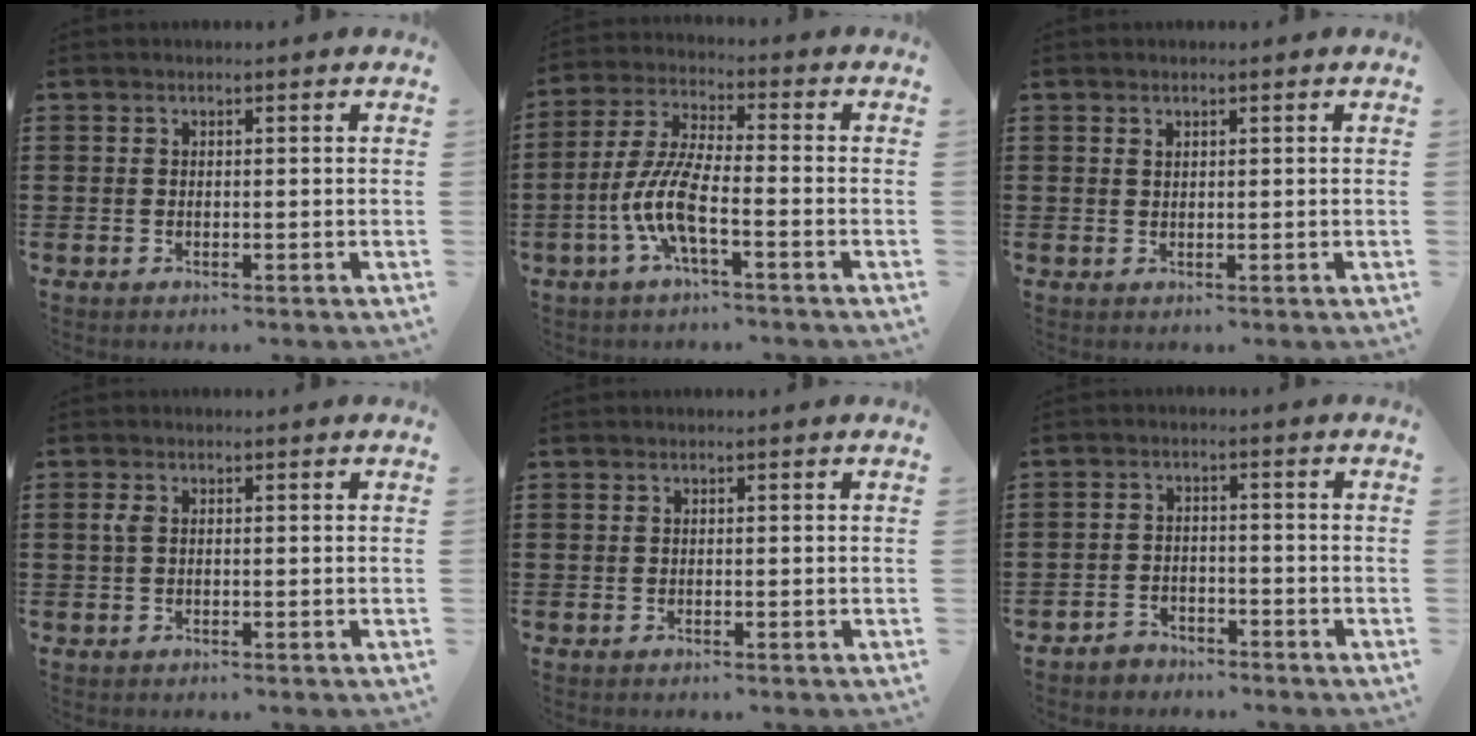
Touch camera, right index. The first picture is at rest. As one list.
[{"total": 8.1, "force": [-3.2, 1.9, 7.2], "torque": [-0.176, -0.015, -0.069]}, {"total": 0.7, "force": [0.5, 0.4, 0.3], "torque": [-0.007, 0.002, 0.009]}, {"total": 1.7, "force": [0.2, 0.9, 1.4], "torque": [-0.045, -0.001, -0.003]}, {"total": 0.0}, {"total": 2.6, "force": [-2.4, 1.0, 0.0], "torque": [-0.006, 0.004, -0.052]}]